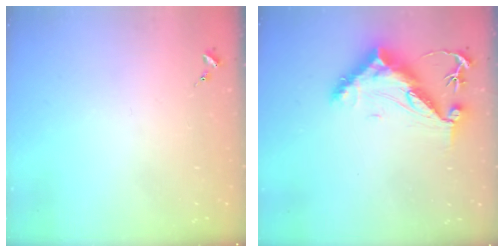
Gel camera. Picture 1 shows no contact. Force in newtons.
{"total": 14.3, "press": 14.3, "slide": 0.8}